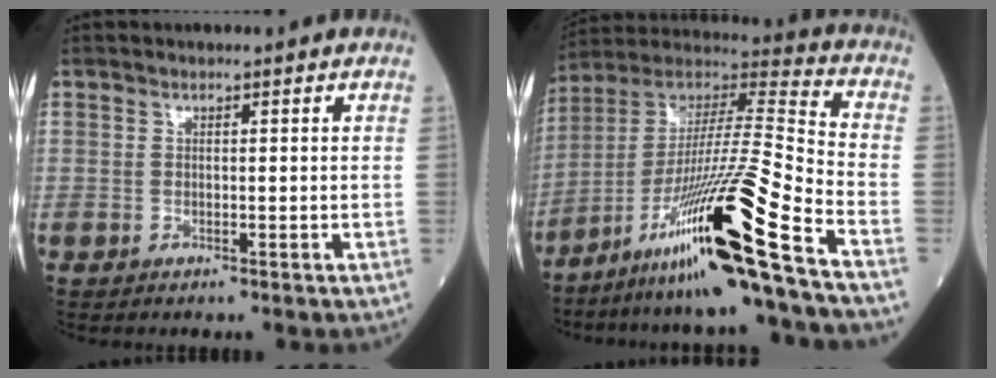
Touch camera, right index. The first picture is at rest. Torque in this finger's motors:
{"motor_torque": [1.61, -0.53, 1.05, 0.21]}